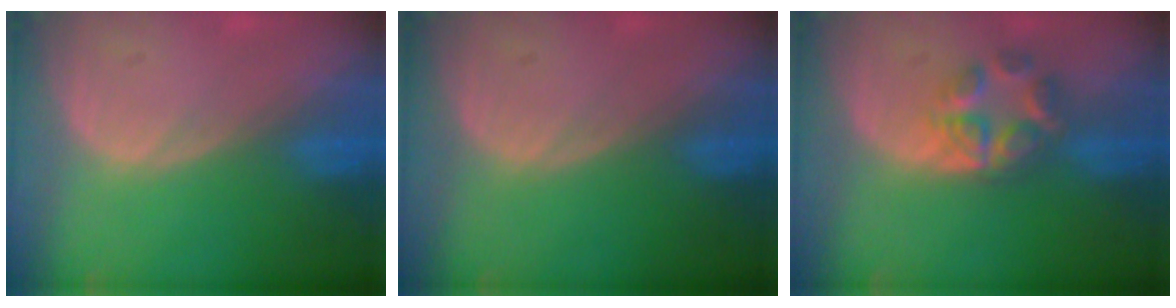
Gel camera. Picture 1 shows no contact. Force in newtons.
{"total": 0.0}
{"total": 5.8, "press": 5.4, "slide": 2.2}